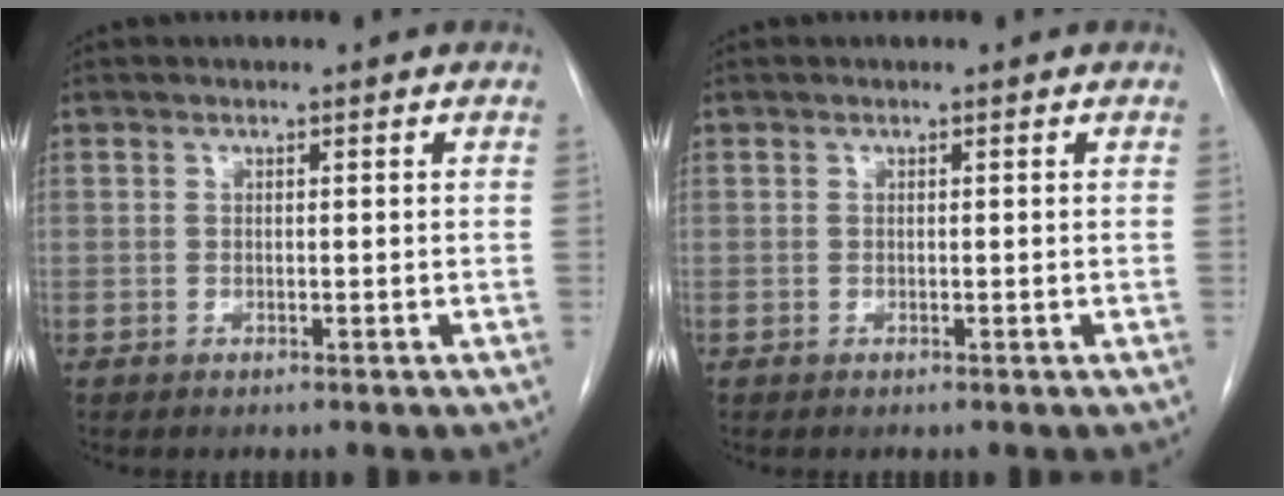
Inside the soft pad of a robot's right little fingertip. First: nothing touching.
{"total": 0.0}